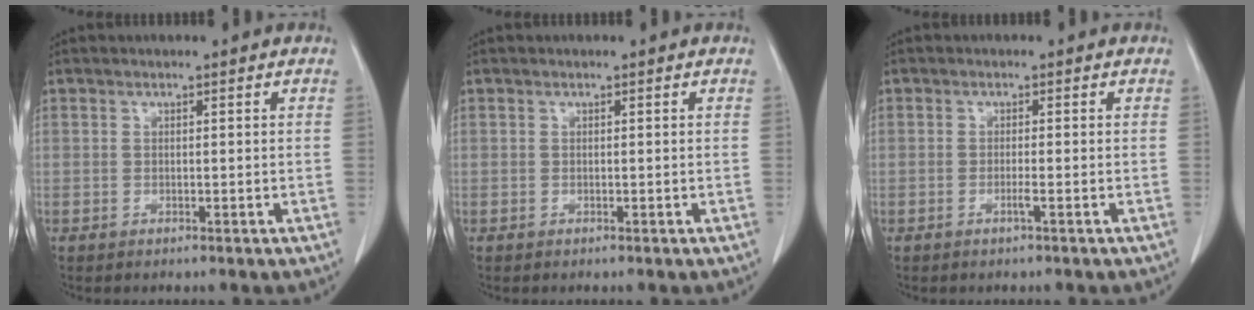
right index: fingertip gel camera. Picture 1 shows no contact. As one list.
[{"total": 0.0}, {"total": 1.1, "force": [-0.5, -0.2, 0.9], "torque": [-0.017, 0.000, -0.009]}]